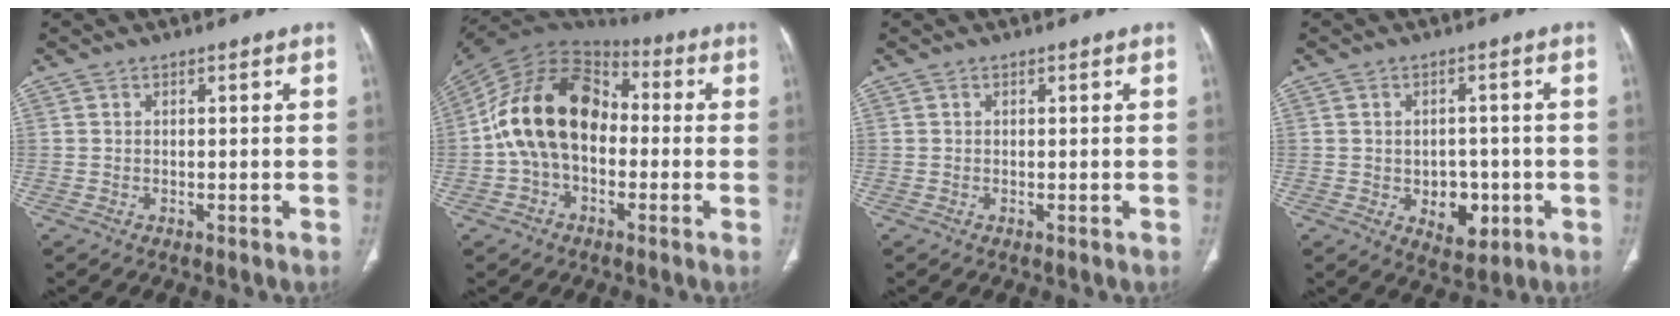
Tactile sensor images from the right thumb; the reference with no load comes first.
{"total": 18.3, "force": [-1.0, 12.5, 13.3], "torque": [-0.223, 0.042, -0.028]}
{"total": 0.0}
{"total": 7.3, "force": [-1.8, 5.2, 4.8], "torque": [-0.032, 0.008, -0.011]}